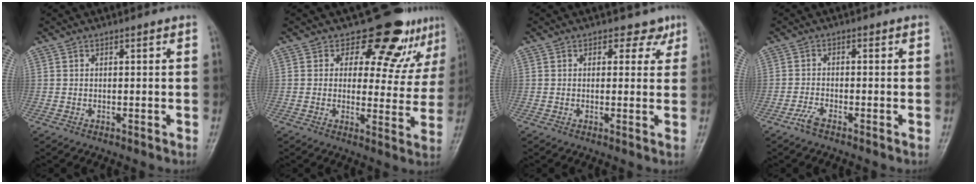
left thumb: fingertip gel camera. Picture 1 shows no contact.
{"total": 11.9, "force": [9.3, 6.0, 4.3], "torque": [-0.005, -0.063, 0.104]}
{"total": 2.2, "force": [1.2, 1.6, 0.9], "torque": [0.010, -0.004, 0.010]}
{"total": 2.3, "force": [-1.8, 0.6, 1.3], "torque": [-0.034, 0.006, -0.038]}